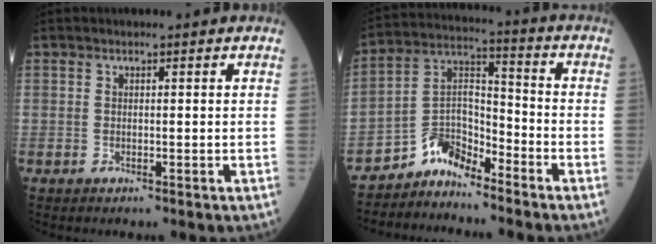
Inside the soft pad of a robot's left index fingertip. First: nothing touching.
{"total": 6.4, "force": [-5.9, 1.8, 1.4], "torque": [-0.023, 0.028, -0.117]}